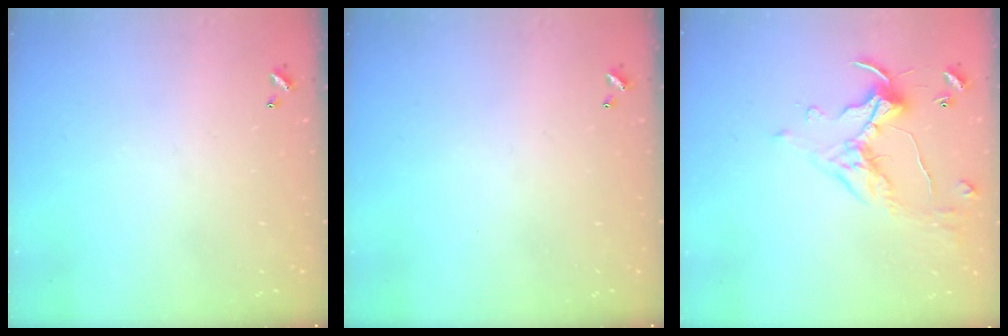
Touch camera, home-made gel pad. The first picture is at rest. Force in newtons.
{"total": 0.0}
{"total": 1.5, "press": 1.5, "slide": 0.2}